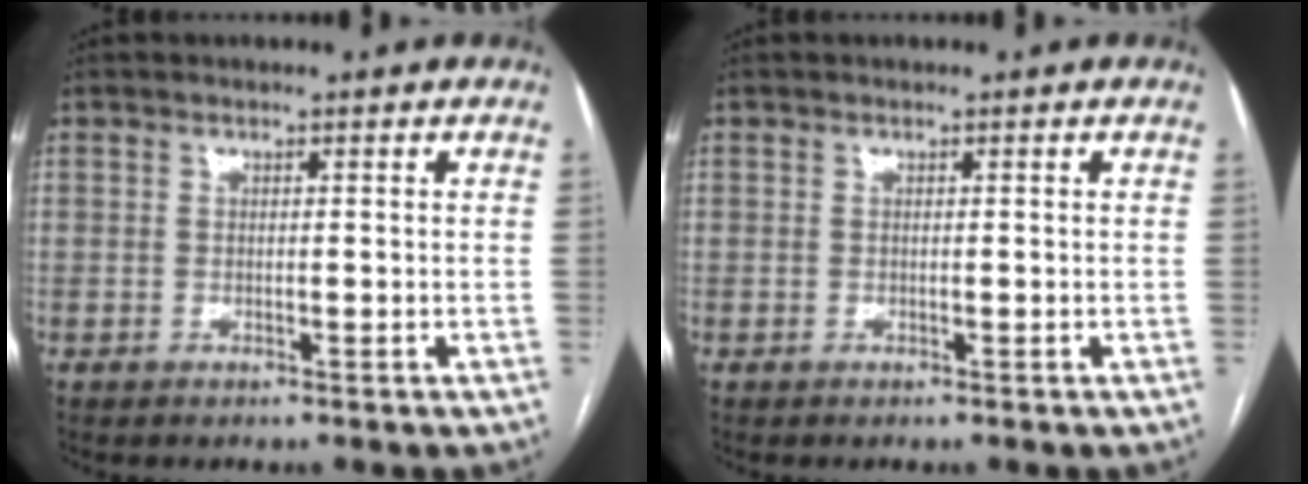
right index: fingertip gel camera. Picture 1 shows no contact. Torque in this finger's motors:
{"motor_torque": [0.00, 0.00, 0.00, 0.00]}